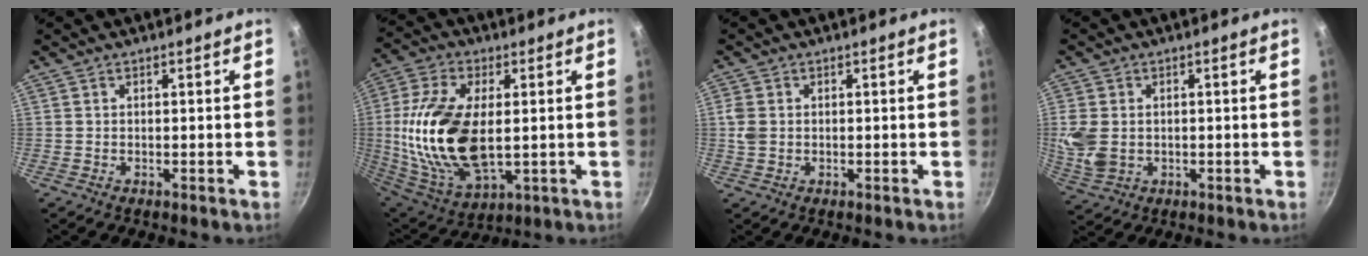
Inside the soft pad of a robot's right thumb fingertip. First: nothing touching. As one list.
[{"total": 21.3, "force": [0.8, 11.3, 18.1], "torque": [-0.358, -0.001, 0.021]}, {"total": 3.2, "force": [0.2, 2.5, 2.0], "torque": [-0.040, 0.002, 0.004]}, {"total": 7.0, "force": [0.1, 5.3, 4.6], "torque": [-0.100, -0.003, 0.009]}]